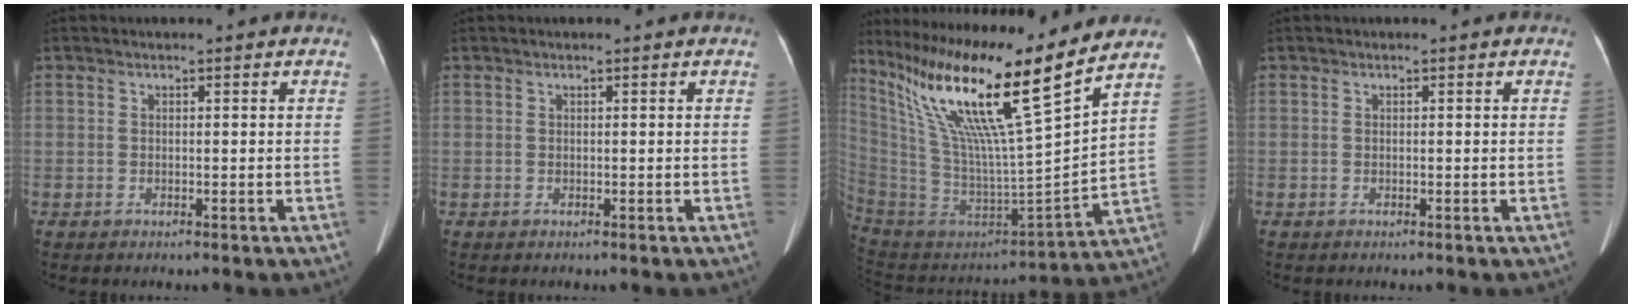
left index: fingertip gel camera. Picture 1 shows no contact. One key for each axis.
{"total": 0.0}
{"total": 23.3, "fx": 15.8, "fy": -0.7, "fz": 17.1, "tx": -0.312, "ty": -0.008, "tz": 0.286}
{"total": 0.0}